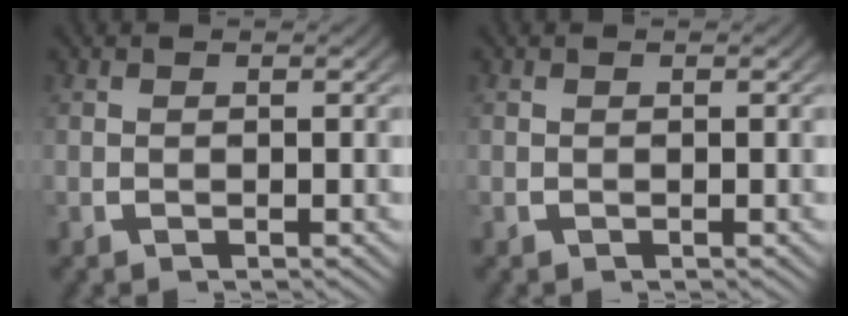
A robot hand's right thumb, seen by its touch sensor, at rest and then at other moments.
{"total": 0.0}